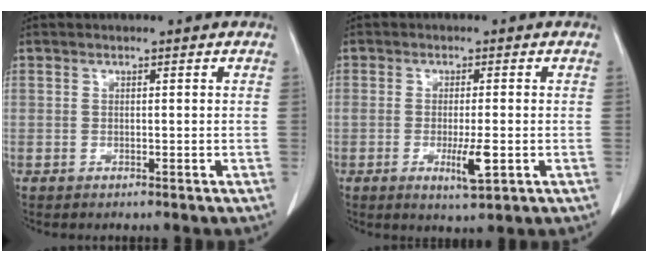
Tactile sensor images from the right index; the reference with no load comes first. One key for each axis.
{"total": 4.8, "fx": -1.4, "fy": 0.7, "fz": 4.5, "tx": -0.078, "ty": -0.009, "tz": -0.020}